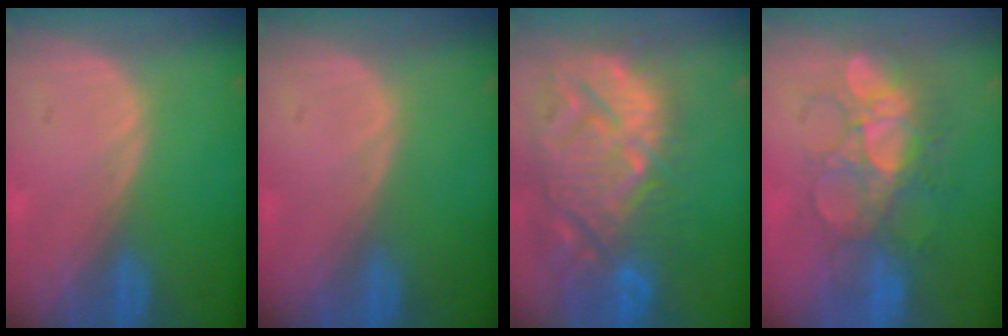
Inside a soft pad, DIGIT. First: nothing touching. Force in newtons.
{"total": 0.0}
{"total": 14.8, "press": 12.7, "slide": 7.6}
{"total": 9.0, "press": 8.6, "slide": 2.6}